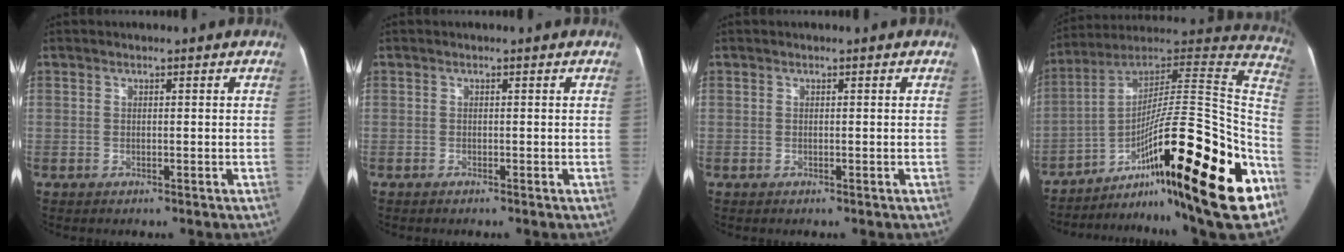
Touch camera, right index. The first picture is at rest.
{"total": 0.0}
{"total": 0.0}
{"total": 31.5, "force": [-14.1, 3.2, 28.0], "torque": [-0.331, 0.023, -0.224]}